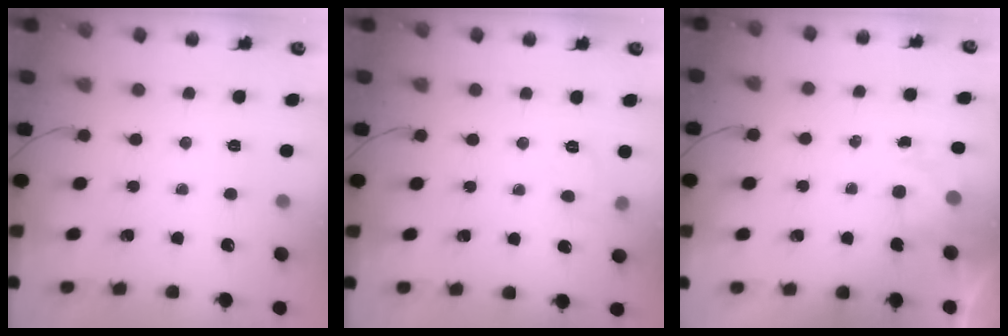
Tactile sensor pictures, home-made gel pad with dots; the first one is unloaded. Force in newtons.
{"total": 7.1, "press": 6.9, "slide": 1.7}
{"total": 1.9, "press": 1.6, "slide": 1.0}